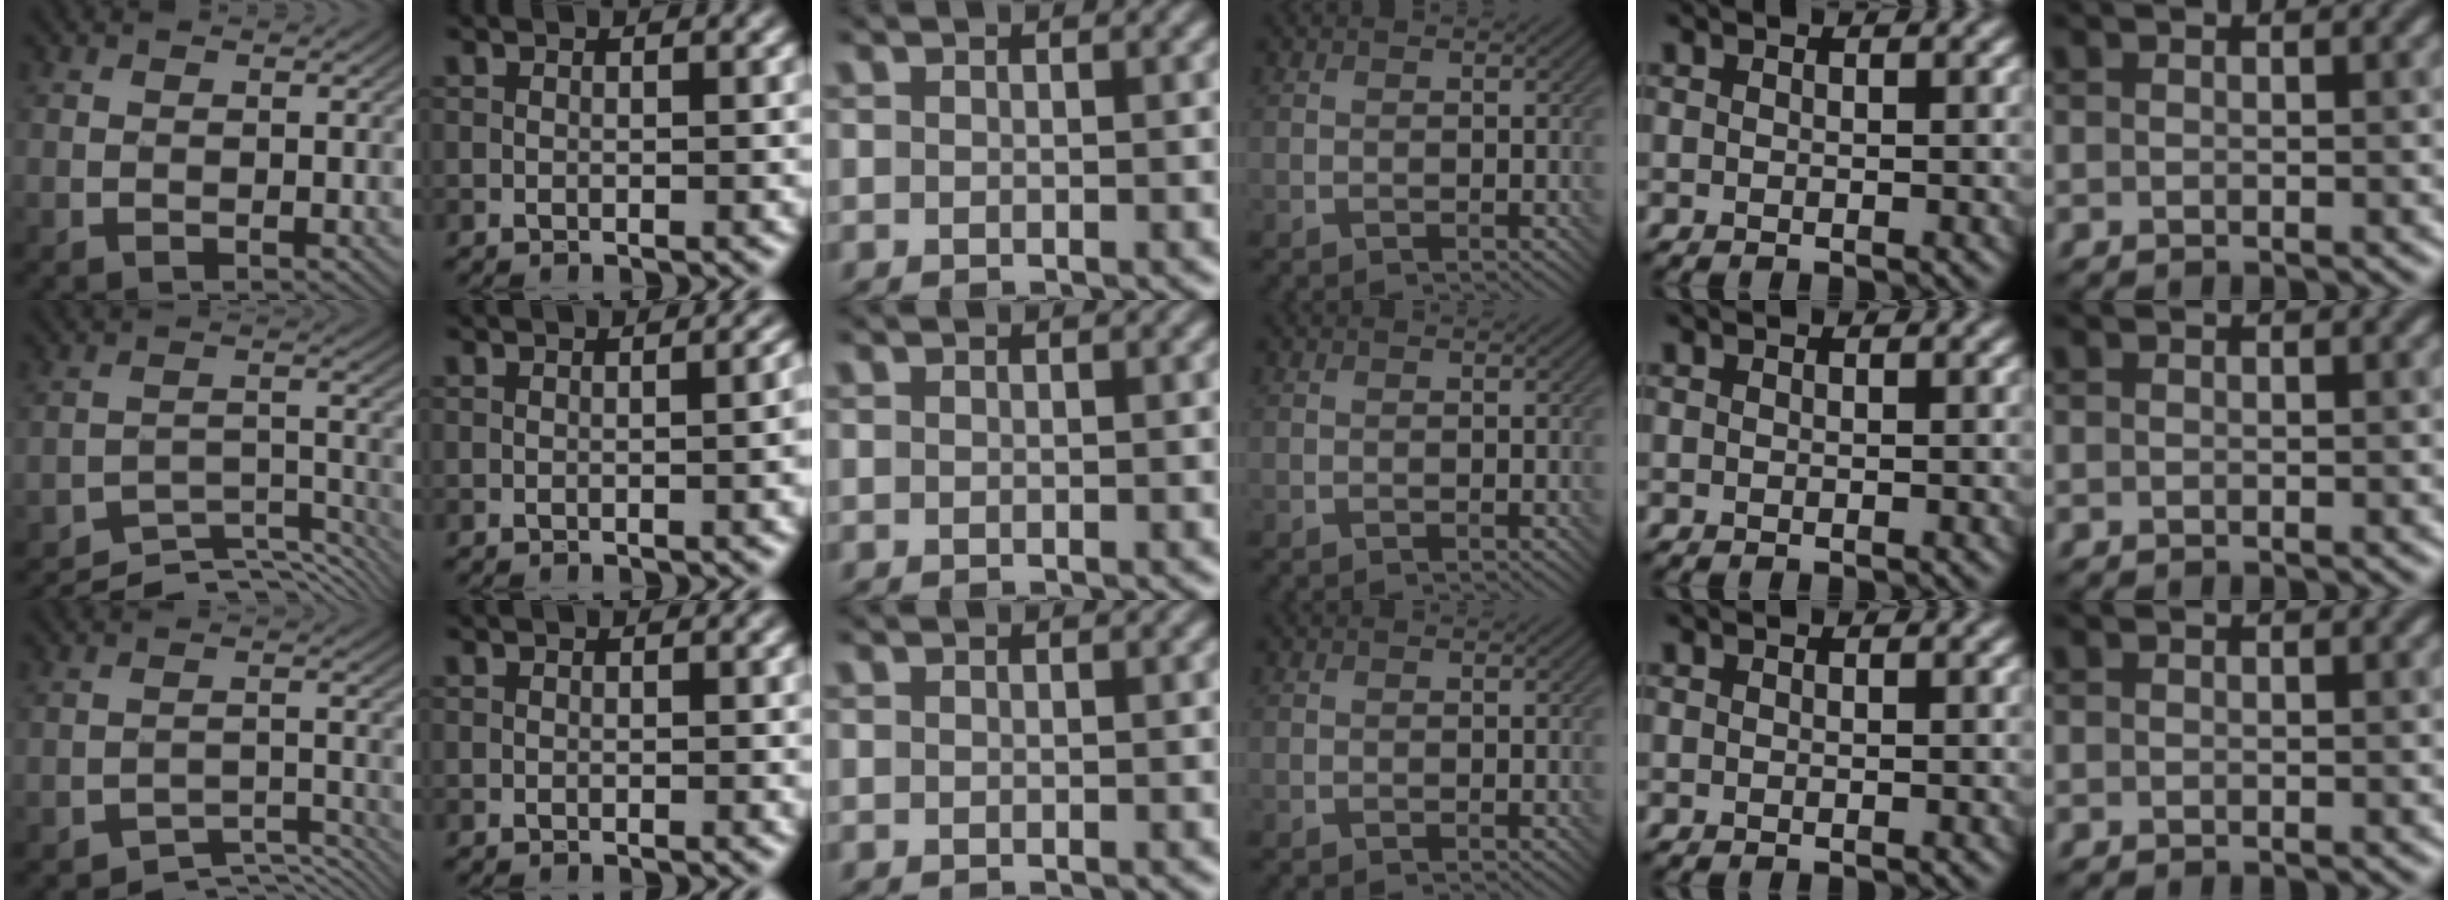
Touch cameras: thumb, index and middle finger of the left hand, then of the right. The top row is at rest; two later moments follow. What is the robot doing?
{"motion": "insert", "object": "bottle cap"}